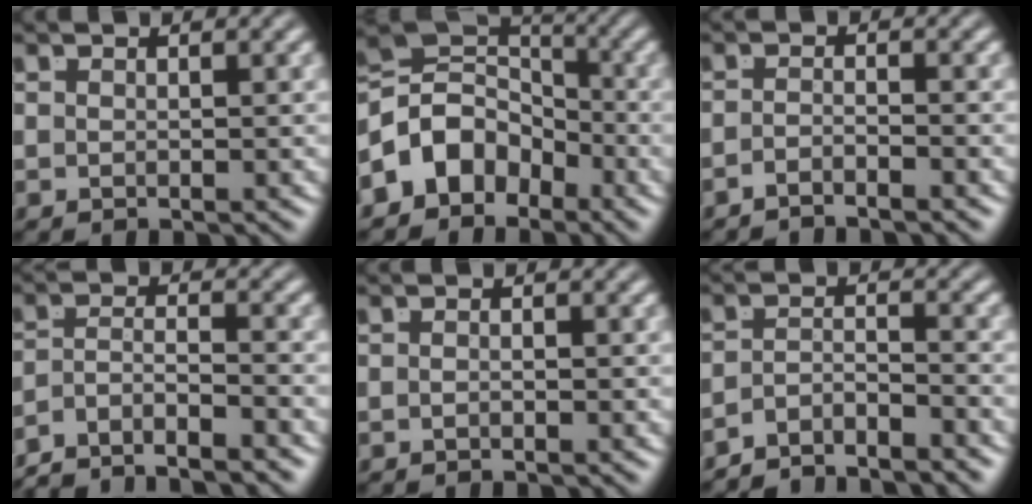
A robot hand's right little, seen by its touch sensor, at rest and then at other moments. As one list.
[{"total": 10.8, "force": [-0.7, 9.0, 5.9], "torque": [-0.121, -0.017, -0.015]}, {"total": 2.3, "force": [-2.1, -0.7, 0.5], "torque": [-0.003, -0.007, -0.034]}, {"total": 6.7, "force": [-5.0, 3.6, 2.6], "torque": [-0.050, -0.021, -0.087]}, {"total": 0.8, "force": [-0.5, -0.5, 0.3], "torque": [-0.007, -0.002, -0.009]}, {"total": 3.7, "force": [-3.5, 0.6, 1.1], "torque": [-0.010, -0.011, -0.060]}]